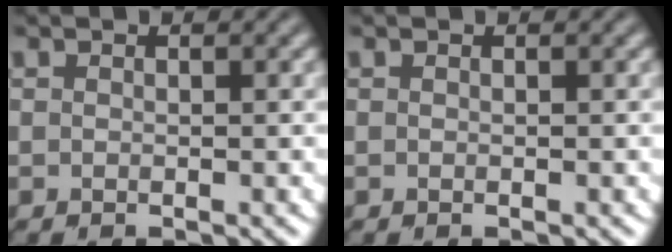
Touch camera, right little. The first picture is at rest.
{"total": 0.0}